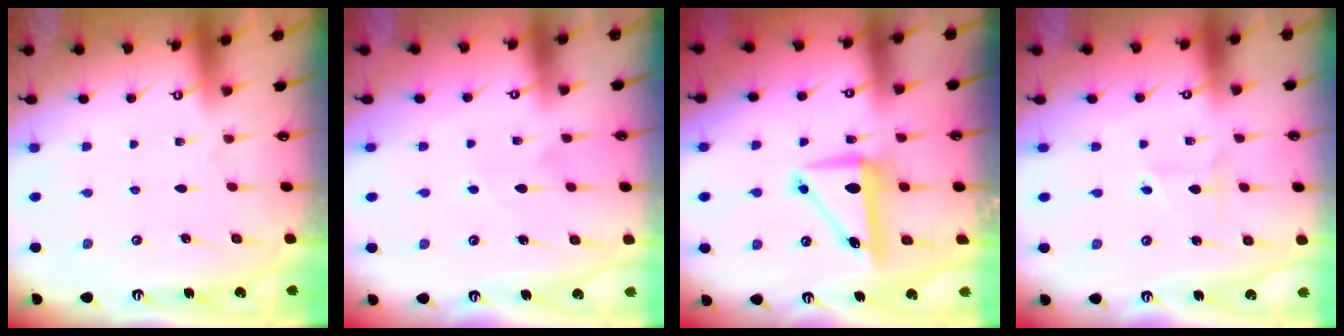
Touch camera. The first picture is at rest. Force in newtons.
{"total": 4.3, "press": 4.3, "slide": 0.3}
{"total": 8.0, "press": 7.8, "slide": 1.5}
{"total": 1.7, "press": 1.7, "slide": 0.2}